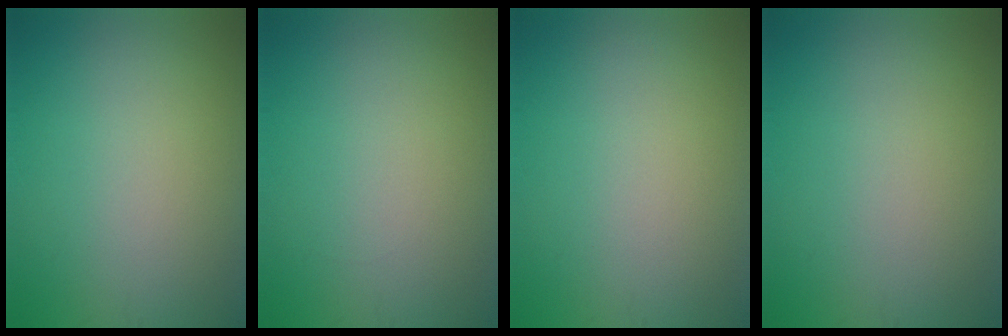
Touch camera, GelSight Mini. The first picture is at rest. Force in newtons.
{"total": 0.0}
{"total": 0.0}
{"total": 0.0}